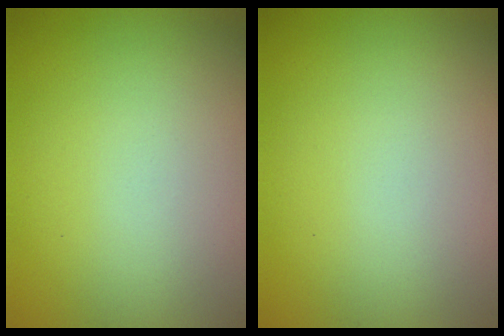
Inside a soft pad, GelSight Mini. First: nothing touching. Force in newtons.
{"total": 0.0}